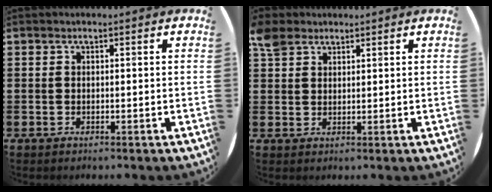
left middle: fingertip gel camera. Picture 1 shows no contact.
{"total": 3.5, "force": [2.8, 1.9, 0.9], "torque": [-0.018, 0.003, 0.054]}